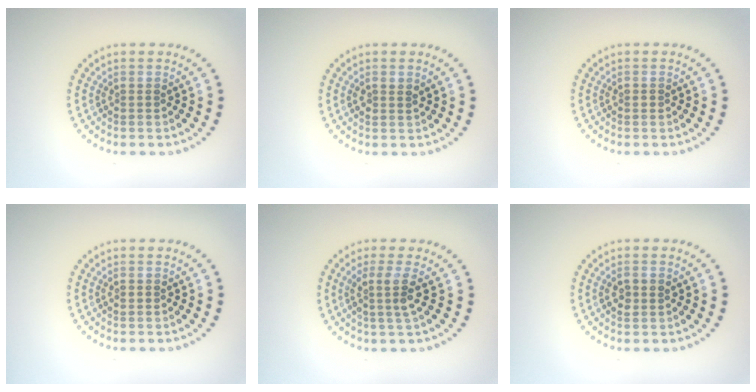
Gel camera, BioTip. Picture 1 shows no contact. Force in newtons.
{"total": 1.1, "press": 1.0, "slide": 0.4}
{"total": 0.7, "press": 0.6, "slide": 0.1}
{"total": 0.8, "press": 0.8, "slide": 0.0}
{"total": 2.5, "press": 2.0, "slide": 1.6}
{"total": 1.5, "press": 1.4, "slide": 0.3}